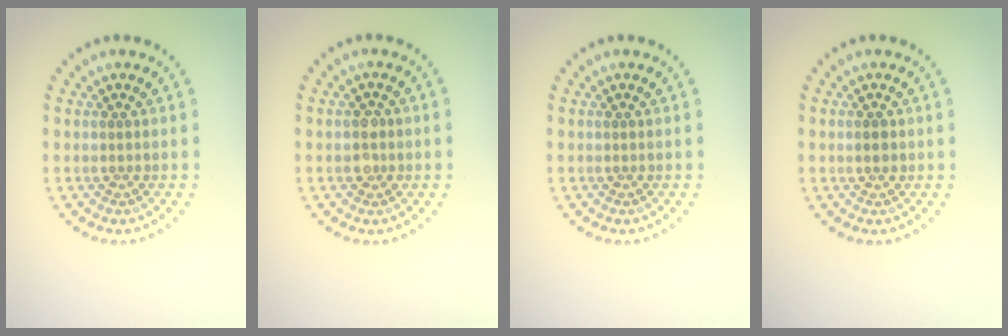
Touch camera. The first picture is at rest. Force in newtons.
{"total": 1.7, "press": 1.7, "slide": 0.3}
{"total": 0.0}
{"total": 1.3, "press": 1.3, "slide": 0.1}